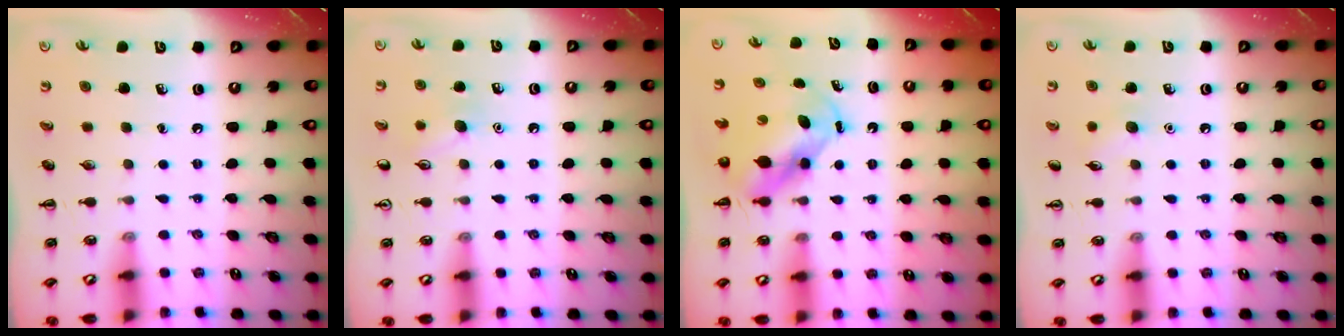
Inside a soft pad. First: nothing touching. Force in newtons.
{"total": 7.7, "press": 7.5, "slide": 1.9}
{"total": 5.8, "press": 5.6, "slide": 1.3}
{"total": 5.5, "press": 5.2, "slide": 1.6}